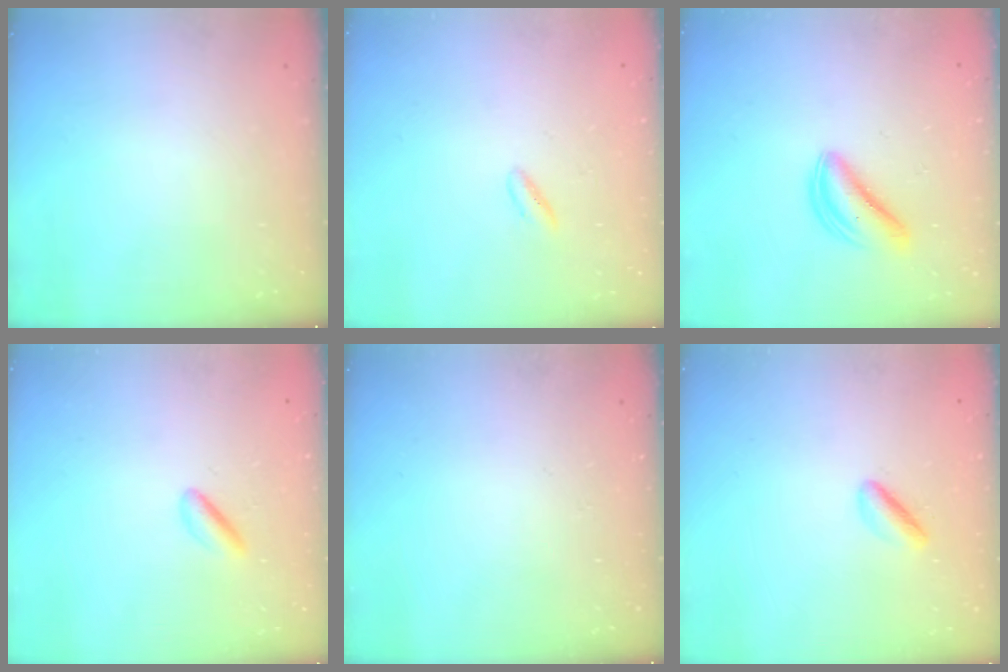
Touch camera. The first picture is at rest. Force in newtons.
{"total": 1.8, "press": 1.6, "slide": 0.8}
{"total": 6.0, "press": 6.0, "slide": 0.3}
{"total": 2.5, "press": 2.3, "slide": 1.0}
{"total": 0.0}
{"total": 2.5, "press": 2.5, "slide": 0.5}